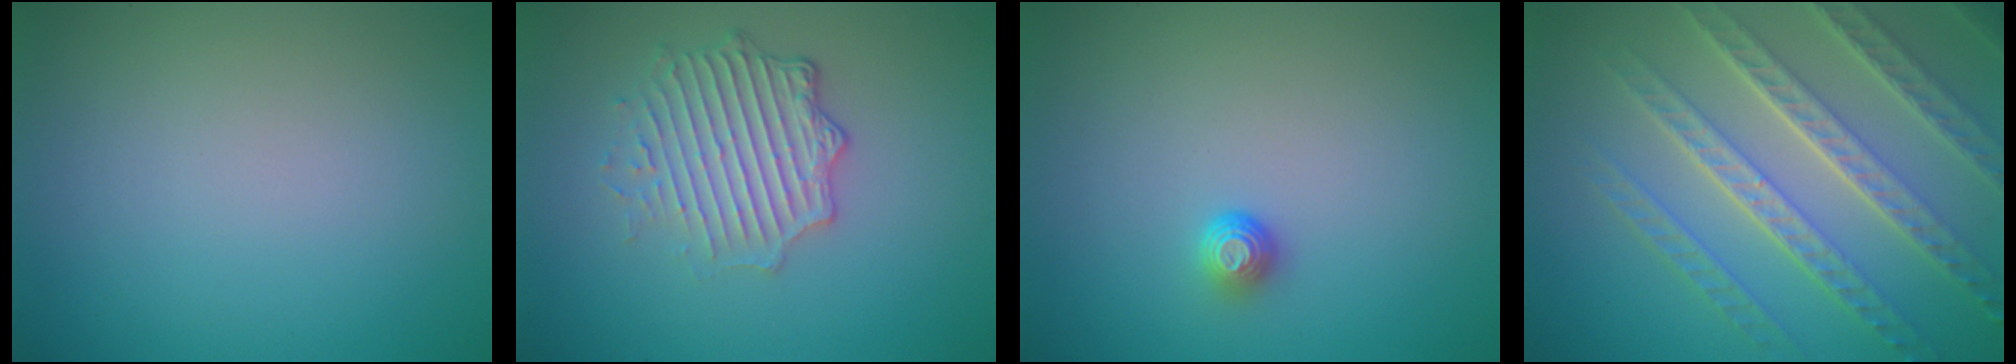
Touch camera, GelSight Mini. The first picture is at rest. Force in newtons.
{"total": 4.7, "press": 3.5, "slide": 3.1}
{"total": 1.2, "press": 0.9, "slide": 0.8}
{"total": 8.3, "press": 5.7, "slide": 5.9}